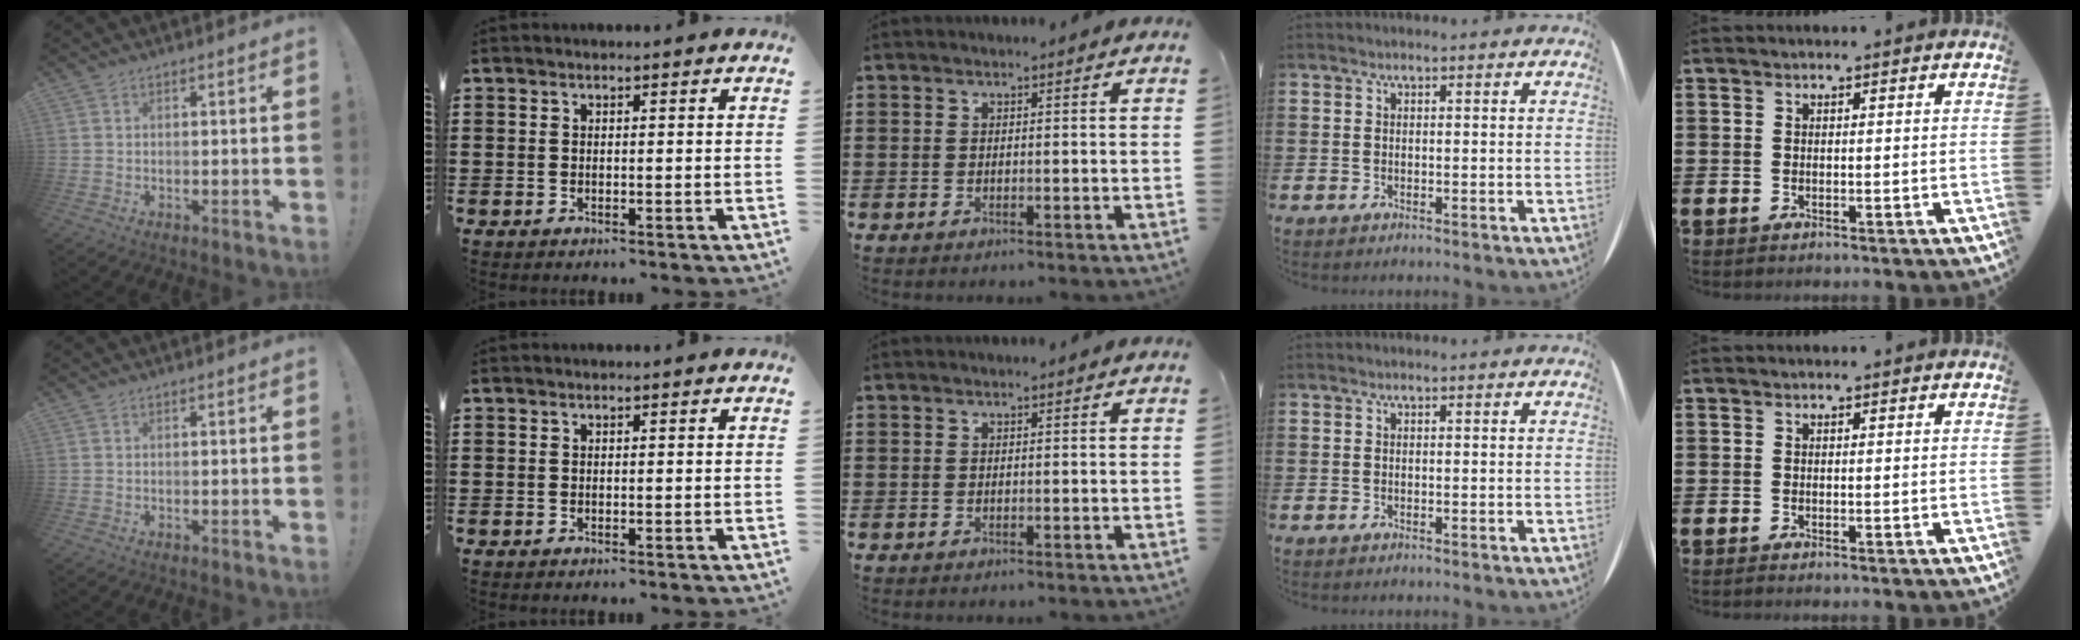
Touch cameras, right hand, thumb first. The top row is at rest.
{}